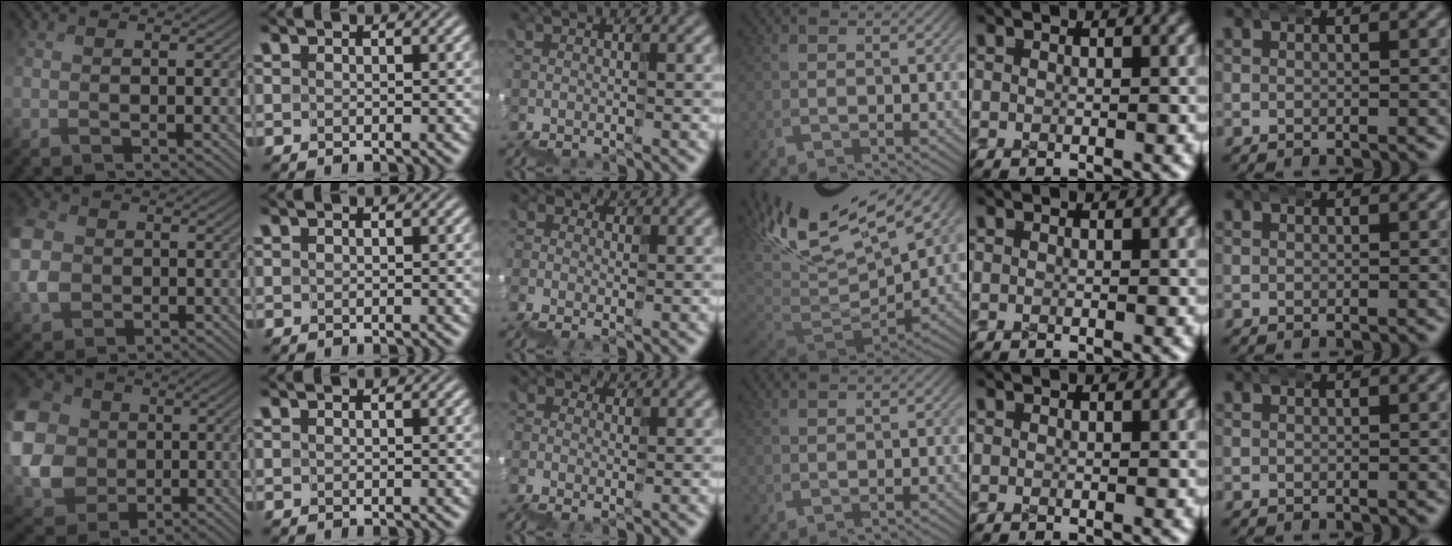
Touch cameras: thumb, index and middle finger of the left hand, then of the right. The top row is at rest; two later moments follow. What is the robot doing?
{"motion": "wrap", "object": "ethernet cable"}